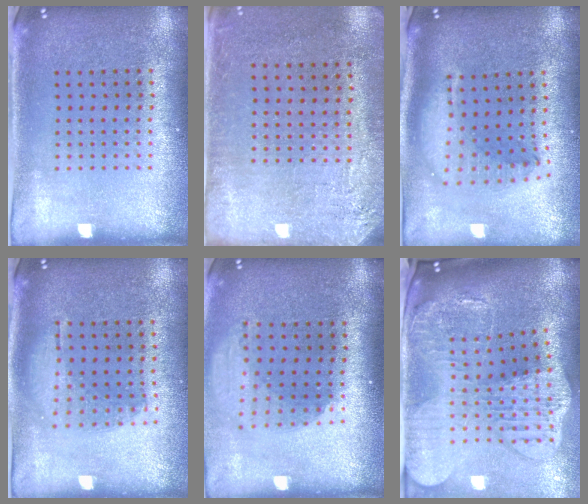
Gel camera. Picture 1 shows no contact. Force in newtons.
{"total": 2.7, "press": 2.3, "slide": 1.4}
{"total": 2.3, "press": 1.7, "slide": 1.5}
{"total": 1.1, "press": 1.0, "slide": 0.4}
{"total": 1.9, "press": 1.5, "slide": 1.3}
{"total": 4.5, "press": 3.3, "slide": 3.0}